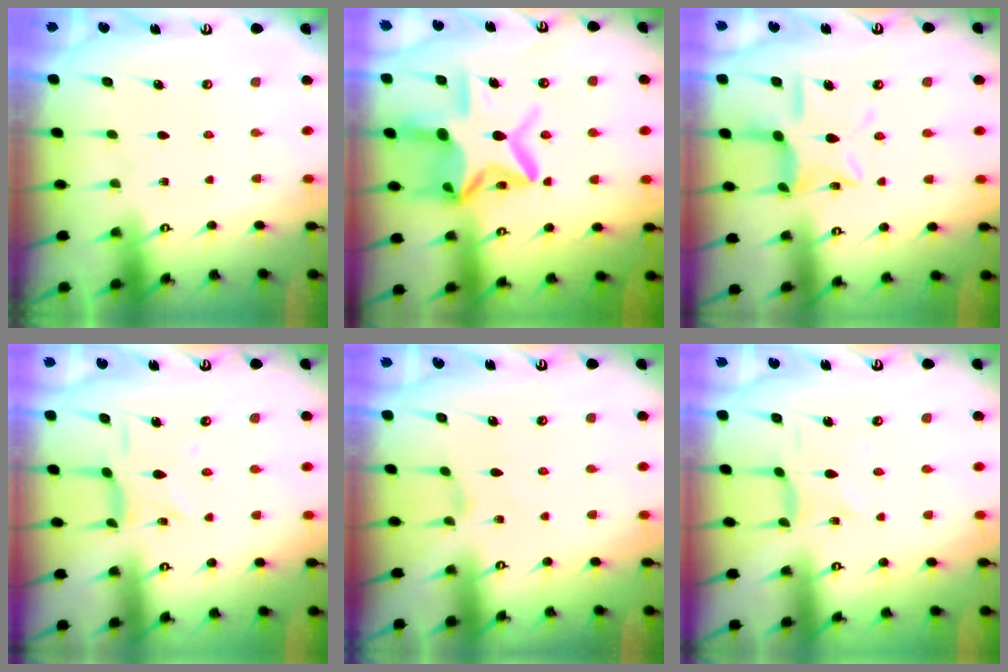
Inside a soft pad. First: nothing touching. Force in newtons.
{"total": 16.3, "press": 16.2, "slide": 1.7}
{"total": 12.3, "press": 12.3, "slide": 0.9}
{"total": 4.9, "press": 4.8, "slide": 0.5}
{"total": 0.0}
{"total": 0.6, "press": 0.6, "slide": 0.2}